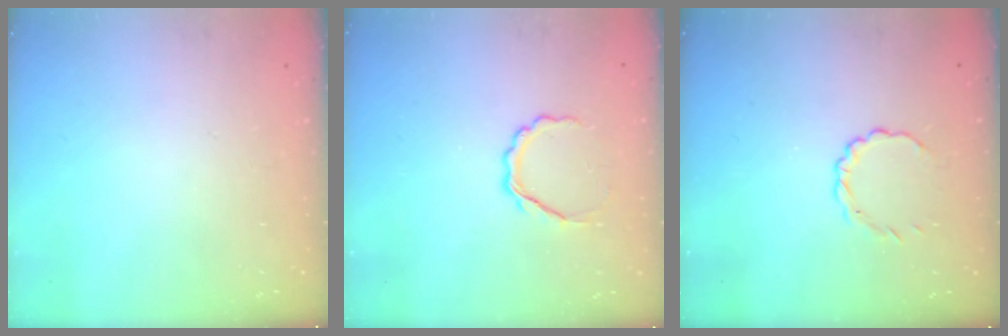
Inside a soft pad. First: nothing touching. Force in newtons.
{"total": 5.3, "press": 5.1, "slide": 1.2}
{"total": 2.8, "press": 2.6, "slide": 1.1}